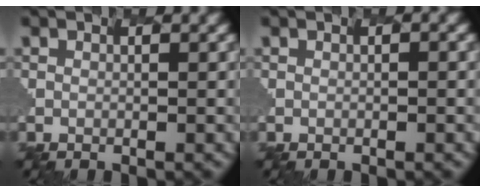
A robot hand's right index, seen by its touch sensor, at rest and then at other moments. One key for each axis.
{"total": 1.3, "fx": 0.0, "fy": 0.6, "fz": 1.1, "tx": -0.006, "ty": 0.009, "tz": -0.002}